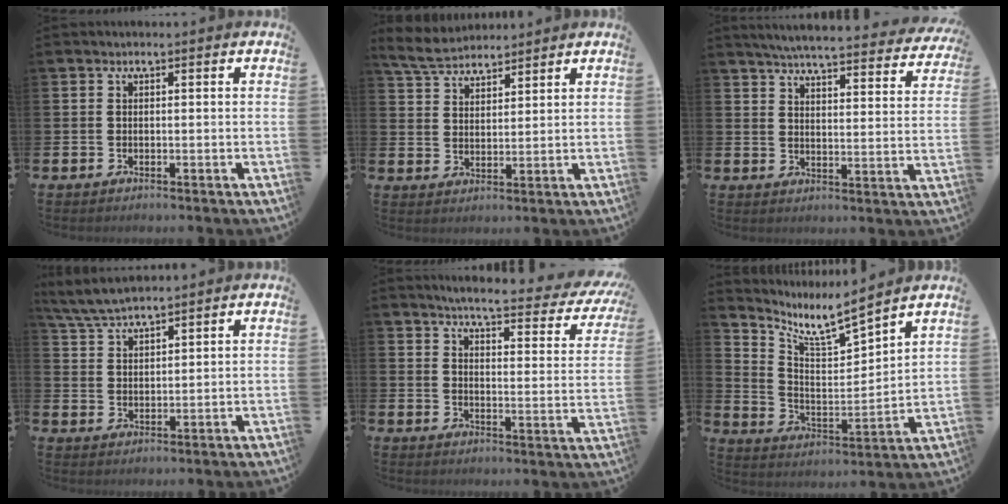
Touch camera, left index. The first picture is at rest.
{"total": 5.5, "force": [5.3, 1.3, 1.1], "torque": [-0.047, -0.015, 0.098]}
{"total": 5.3, "force": [5.0, 0.3, 1.7], "torque": [-0.050, -0.040, 0.083]}
{"total": 4.9, "force": [4.7, 0.6, 1.3], "torque": [-0.046, -0.015, 0.087]}
{"total": 4.3, "force": [3.8, 0.5, 2.0], "torque": [-0.047, -0.039, 0.054]}
{"total": 6.6, "force": [6.0, 0.5, 2.7], "torque": [-0.086, -0.050, 0.097]}